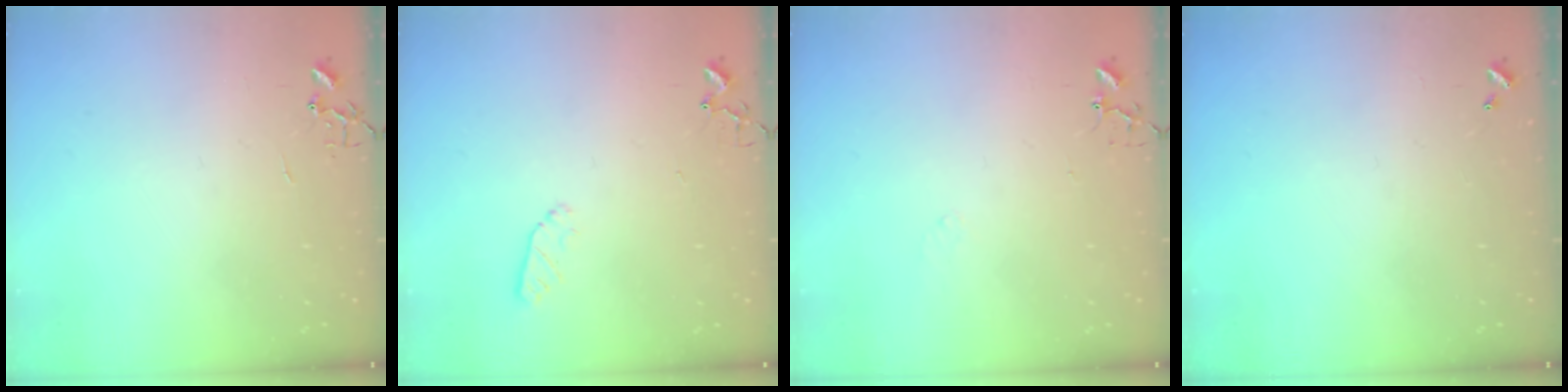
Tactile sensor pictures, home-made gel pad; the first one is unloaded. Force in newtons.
{"total": 4.3, "press": 4.3, "slide": 0.5}
{"total": 5.2, "press": 5.2, "slide": 0.5}
{"total": 0.0}